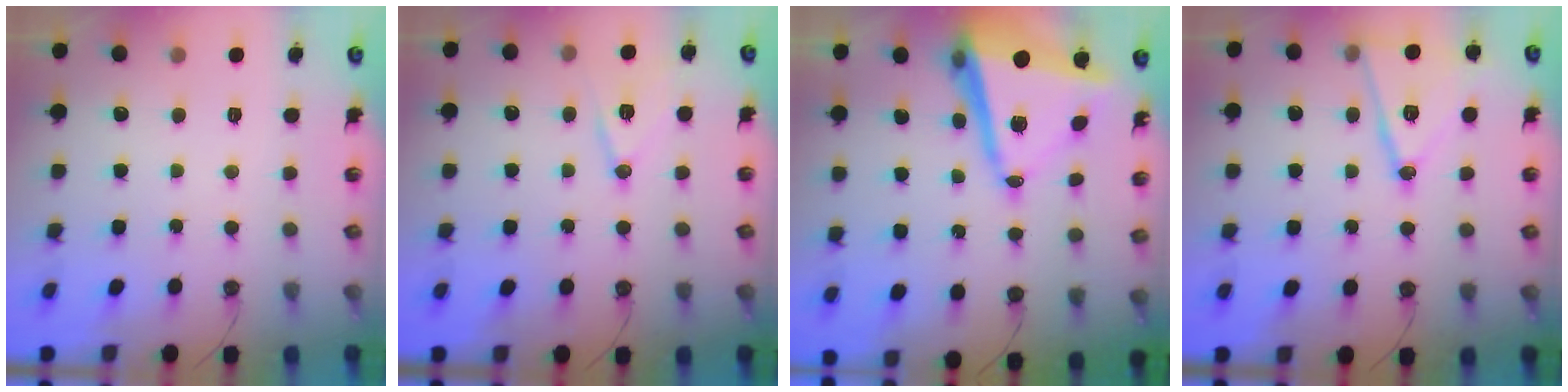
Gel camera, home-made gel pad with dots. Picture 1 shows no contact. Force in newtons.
{"total": 10.2, "press": 9.6, "slide": 3.4}
{"total": 14.2, "press": 14.0, "slide": 2.0}
{"total": 14.7, "press": 14.4, "slide": 3.4}